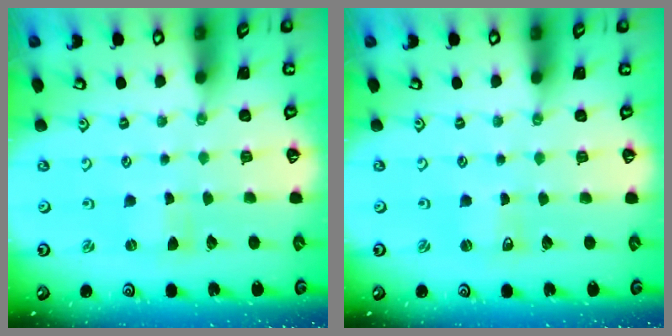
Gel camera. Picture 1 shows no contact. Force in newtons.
{"total": 1.5, "press": 1.5, "slide": 0.1}